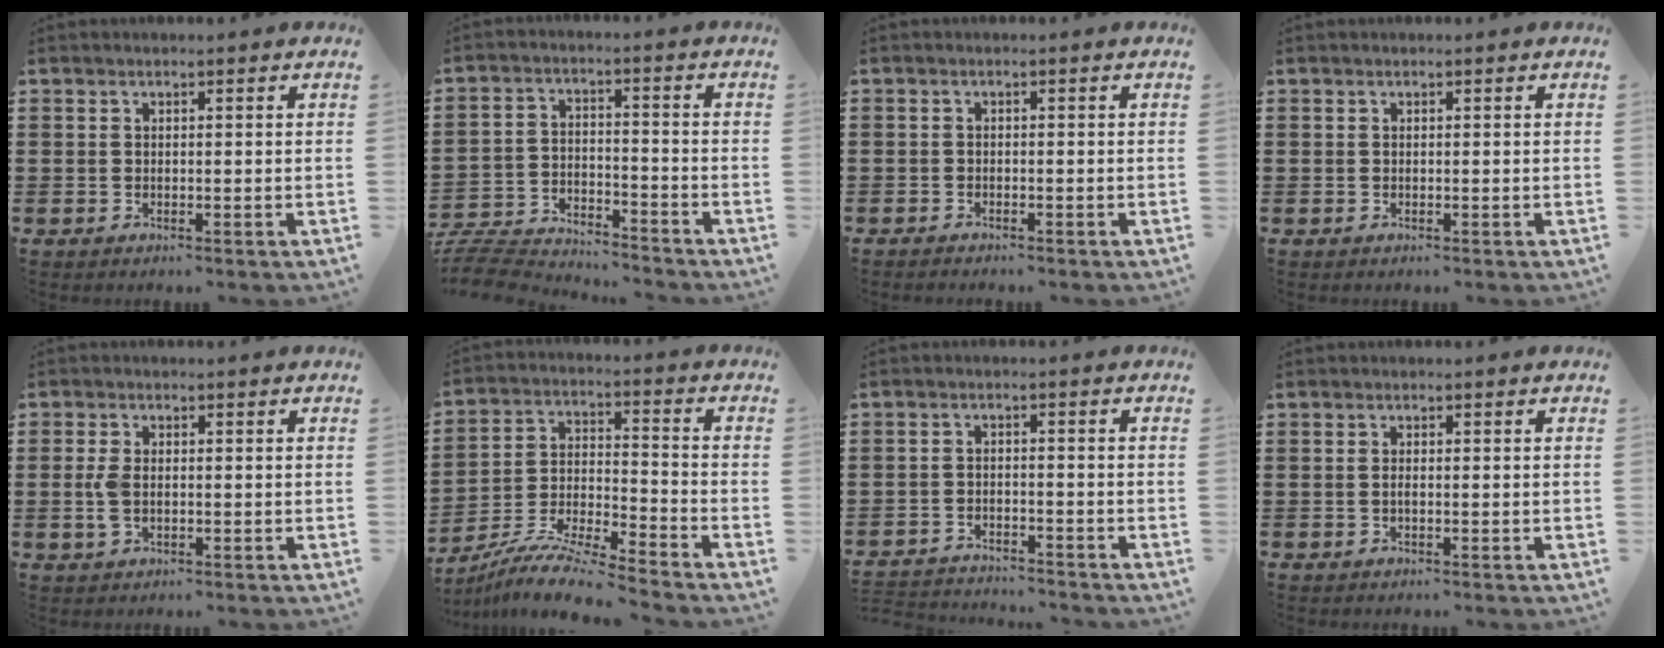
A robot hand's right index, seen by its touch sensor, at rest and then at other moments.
{"total": 6.8, "force": [-6.7, 0.8, 1.0], "torque": [-0.035, 0.005, -0.138]}
{"total": 0.9, "force": [-0.9, 0.1, 0.0], "torque": [-0.001, 0.002, -0.019]}
{"total": 0.0}
{"total": 3.2, "force": [-0.1, 1.8, 2.7], "torque": [-0.075, -0.003, -0.009]}
{"total": 8.7, "force": [-8.2, -0.4, 2.7], "torque": [-0.056, -0.001, -0.167]}
{"total": 2.8, "force": [-2.8, 0.1, -0.2], "torque": [-0.005, -0.002, -0.060]}
{"total": 0.5, "force": [-0.2, 0.1, 0.5], "torque": [-0.008, -0.003, -0.004]}